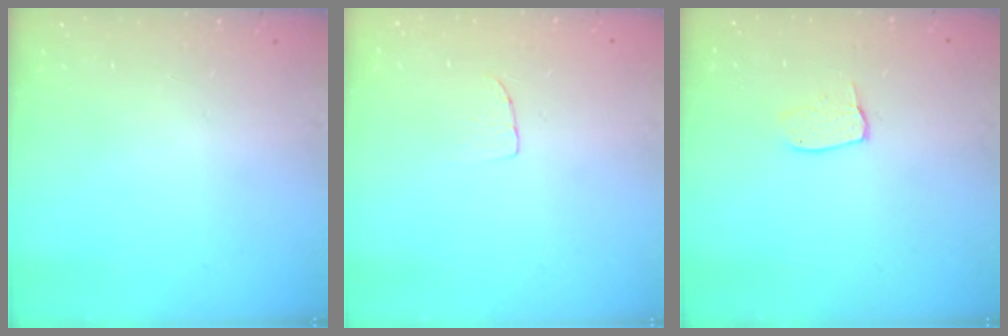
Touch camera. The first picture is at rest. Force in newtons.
{"total": 4.1, "press": 4.0, "slide": 0.2}
{"total": 5.2, "press": 5.2, "slide": 0.3}